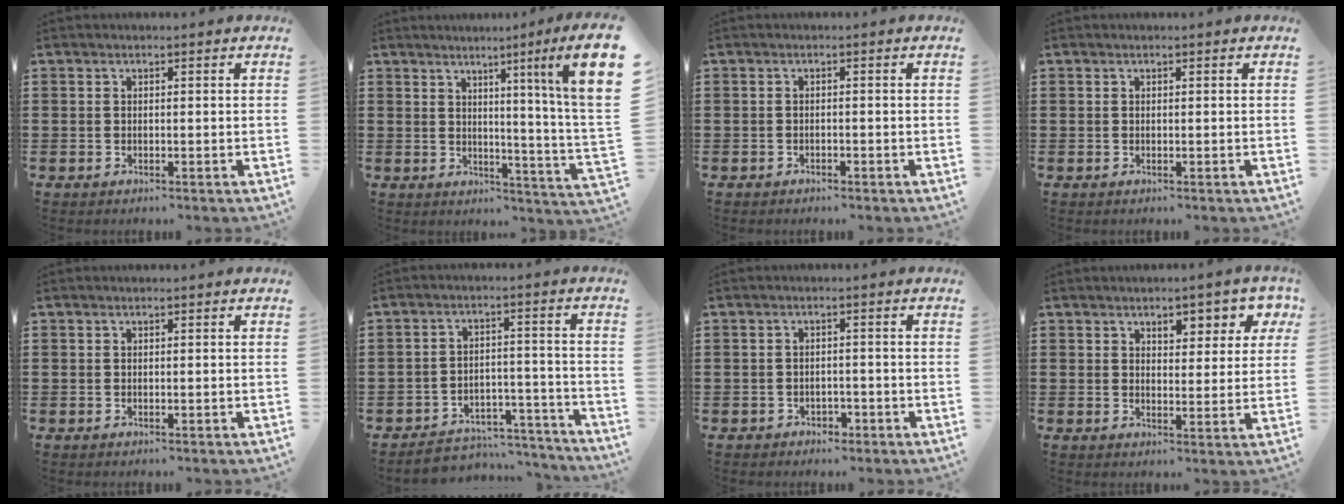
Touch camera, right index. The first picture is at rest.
{"total": 5.9, "force": [3.0, -0.6, 5.1], "torque": [-0.097, -0.028, 0.037]}
{"total": 0.8, "force": [-0.7, 0.2, 0.1], "torque": [-0.004, -0.001, -0.016]}
{"total": 0.0}
{"total": 0.0}
{"total": 4.7, "force": [-4.4, 1.4, 0.7], "torque": [-0.016, 0.012, -0.090]}
{"total": 1.5, "force": [-1.3, 0.8, 0.1], "torque": [-0.009, -0.001, -0.030]}
{"total": 4.3, "force": [2.6, 2.3, 2.4], "torque": [-0.035, -0.001, 0.039]}